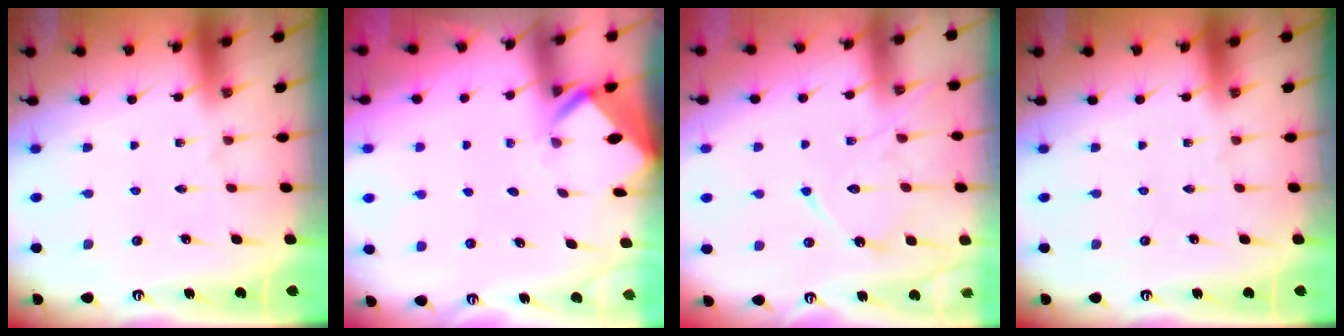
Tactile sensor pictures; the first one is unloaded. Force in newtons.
{"total": 3.1, "press": 3.1, "slide": 0.2}
{"total": 12.4, "press": 12.4, "slide": 0.9}
{"total": 0.0}